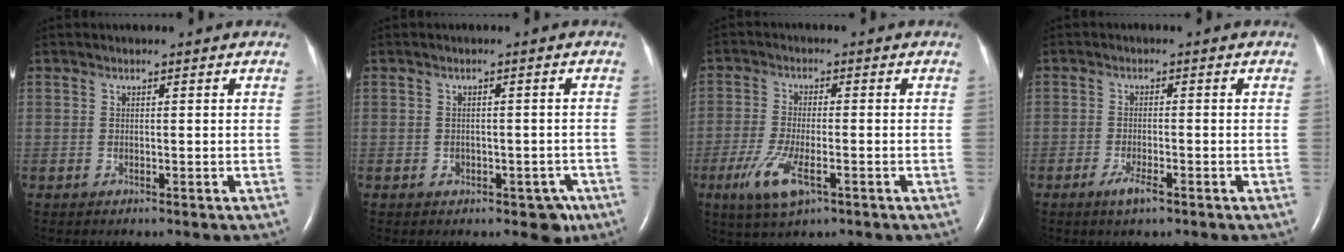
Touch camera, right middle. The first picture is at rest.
{"total": 3.7, "force": [-1.9, 2.5, 2.0], "torque": [-0.009, 0.009, -0.017]}
{"total": 7.2, "force": [-3.3, 1.9, 6.1], "torque": [-0.133, -0.018, -0.056]}
{"total": 2.8, "force": [-1.8, 0.5, 2.1], "torque": [-0.043, -0.003, -0.034]}